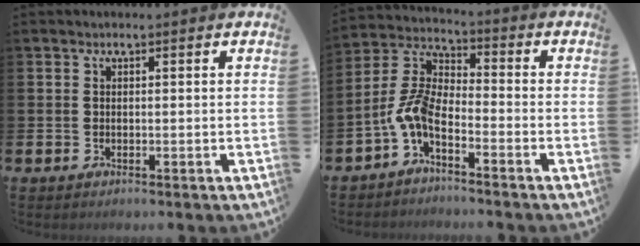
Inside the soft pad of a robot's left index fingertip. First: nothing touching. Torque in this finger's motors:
{"motor_torque": [1.11, 1.03, 0.13, 0.09]}